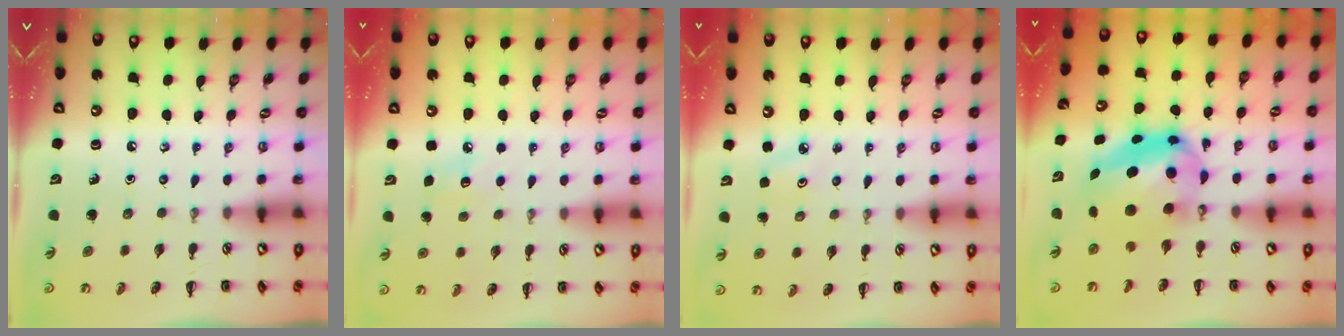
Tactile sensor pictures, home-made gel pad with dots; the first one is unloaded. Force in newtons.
{"total": 6.3, "press": 6.1, "slide": 1.5}
{"total": 2.7, "press": 2.5, "slide": 0.8}
{"total": 8.8, "press": 8.6, "slide": 1.9}